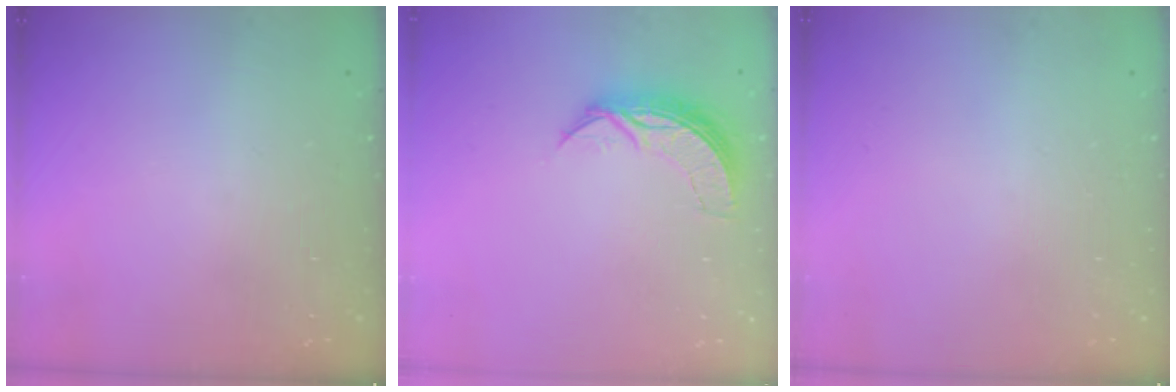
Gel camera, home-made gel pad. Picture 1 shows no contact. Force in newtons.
{"total": 7.7, "press": 7.7, "slide": 0.0}
{"total": 0.0}